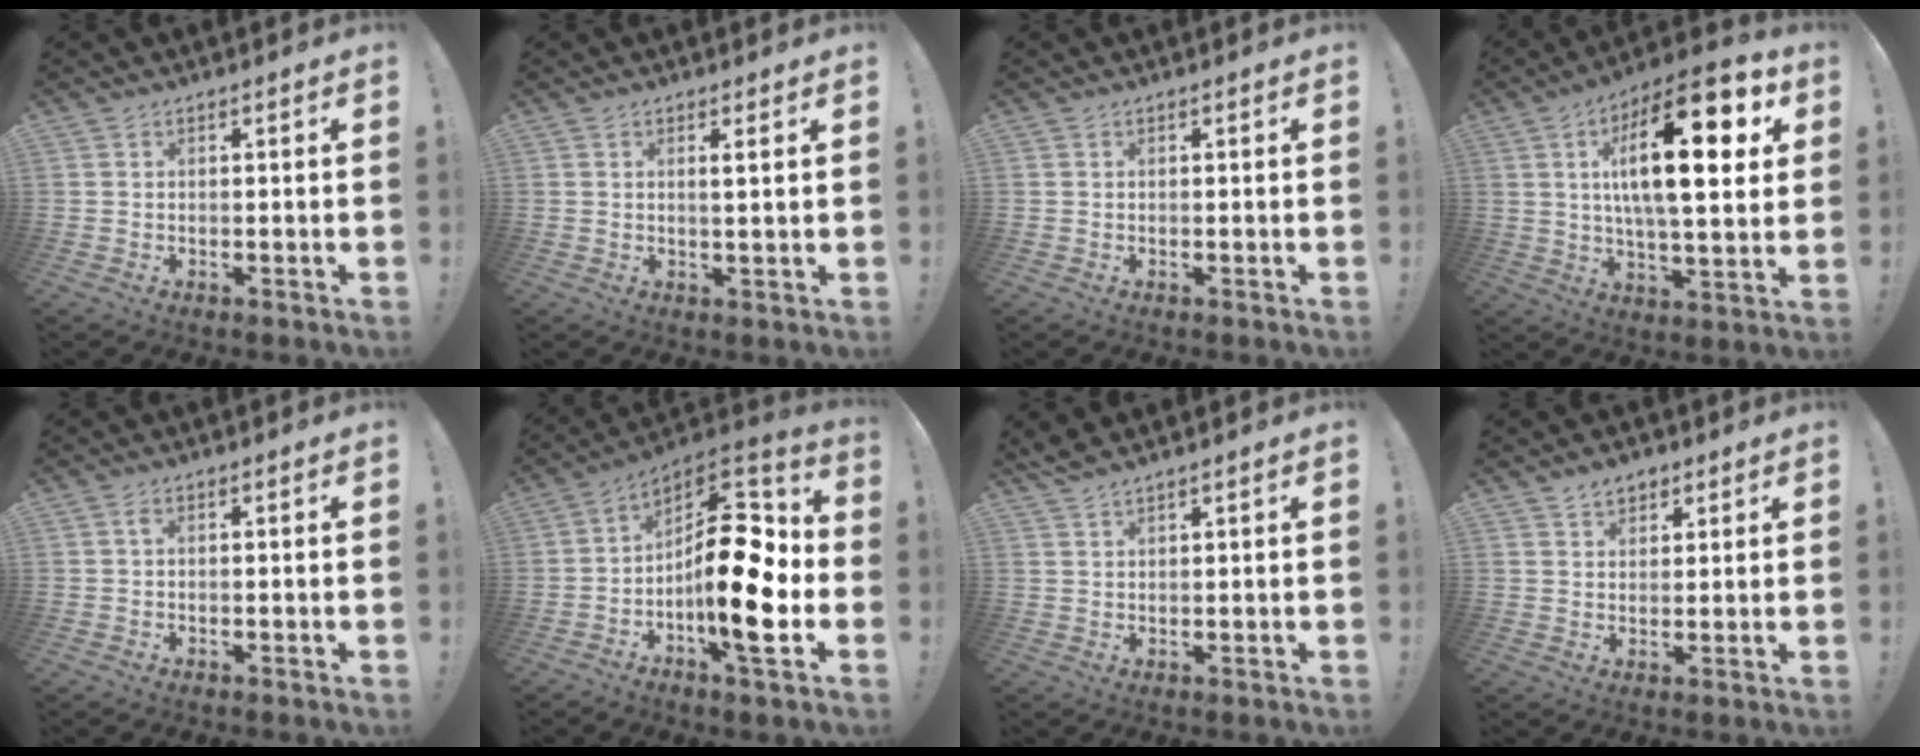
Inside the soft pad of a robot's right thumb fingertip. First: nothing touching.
{"total": 2.3, "force": [0.9, -0.2, 2.1], "torque": [-0.028, -0.009, 0.010]}
{"total": 0.0}
{"total": 23.3, "force": [6.7, 8.0, 20.9], "torque": [-0.350, -0.018, 0.092]}
{"total": 1.0, "force": [0.0, 0.5, 0.8], "torque": [-0.026, 0.009, 0.000]}
{"total": 20.7, "force": [-3.9, 8.0, 18.7], "torque": [-0.285, 0.014, -0.061]}
{"total": 2.1, "force": [2.0, 0.0, 0.6], "torque": [-0.014, -0.012, 0.037]}
{"total": 4.3, "force": [3.0, 2.8, 1.2], "torque": [-0.018, -0.010, 0.054]}